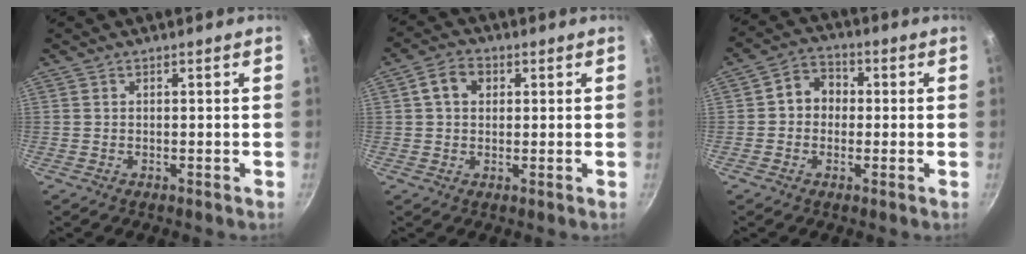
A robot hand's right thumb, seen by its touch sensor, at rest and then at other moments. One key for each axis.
{"total": 5.3, "fx": 1.4, "fy": 4.0, "fz": 3.2, "tx": -0.044, "ty": 0.008, "tz": 0.017}
{"total": 6.3, "fx": 0.2, "fy": 5.4, "fz": 3.2, "tx": -0.020, "ty": 0.014, "tz": -0.012}